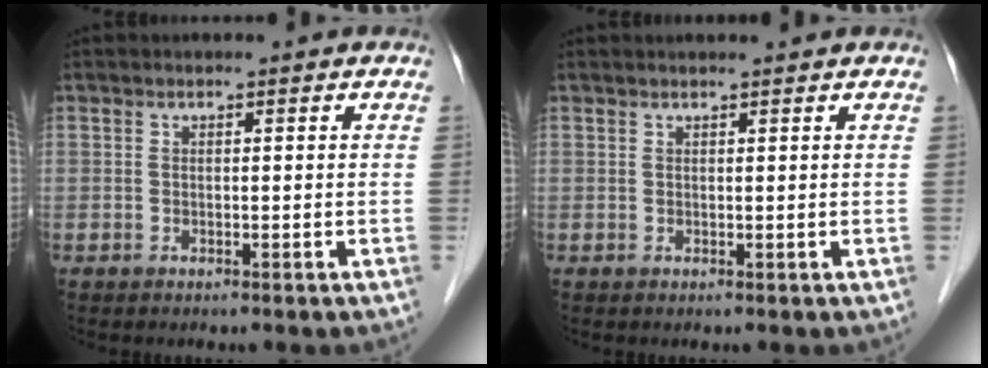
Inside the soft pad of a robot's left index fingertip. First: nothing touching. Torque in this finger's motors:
{"motor_torque": [0.01, -0.47, 0.08, -0.01]}